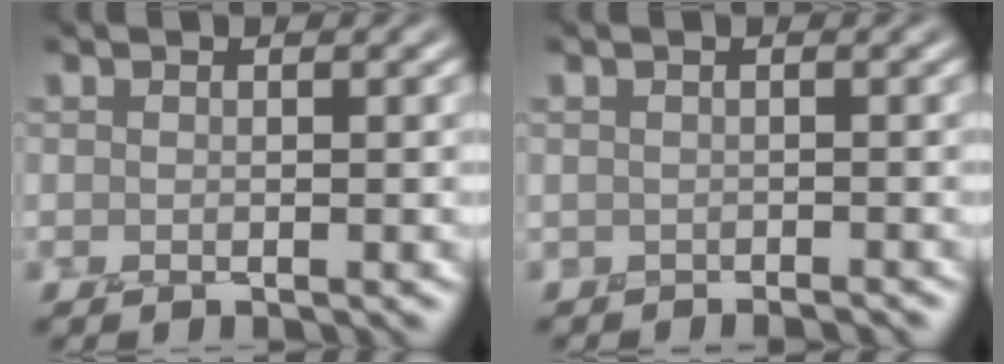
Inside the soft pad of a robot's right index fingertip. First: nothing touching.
{"total": 0.8, "force": [-0.6, -0.2, -0.5], "torque": [0.019, 0.004, -0.003]}